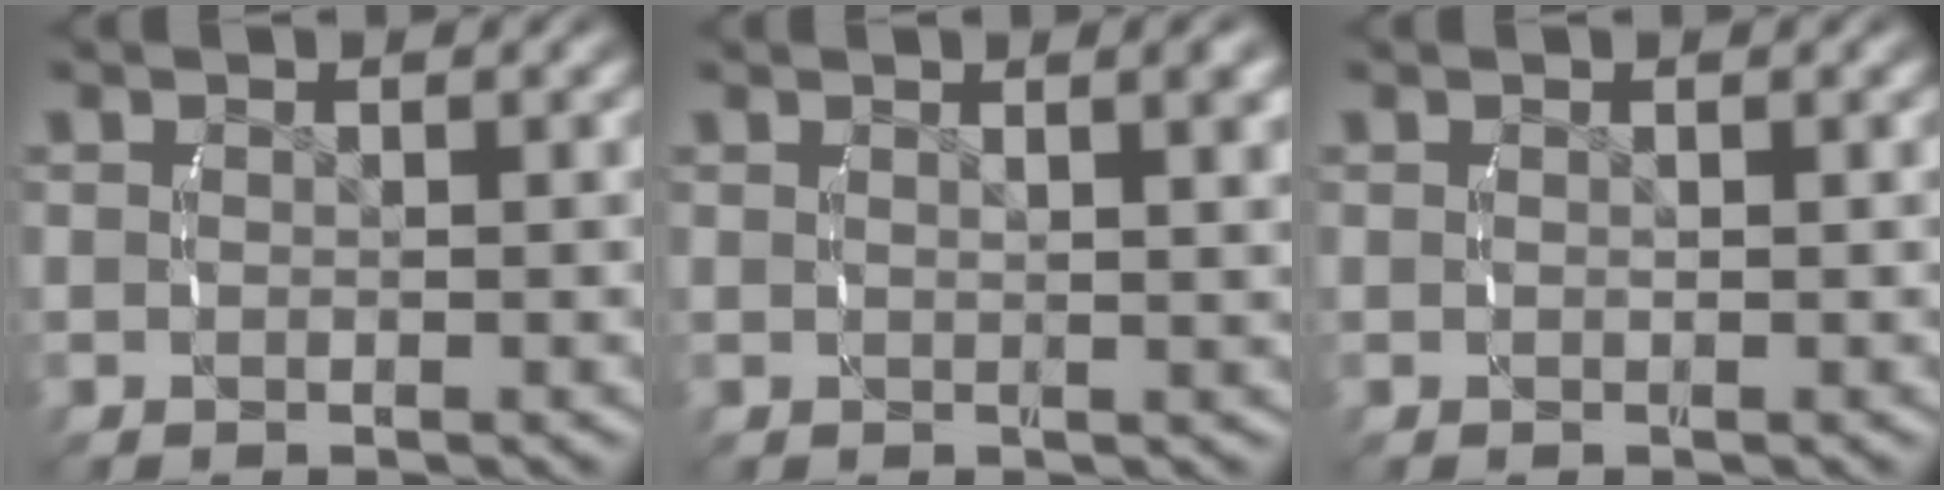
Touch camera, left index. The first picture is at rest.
{"total": 2.2, "force": [1.2, -0.3, 1.9], "torque": [-0.017, 0.004, 0.024]}
{"total": 0.0}